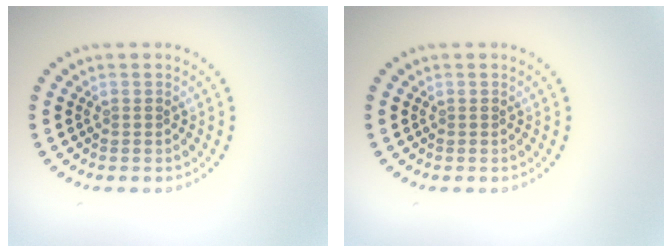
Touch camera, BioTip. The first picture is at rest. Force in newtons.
{"total": 0.0}